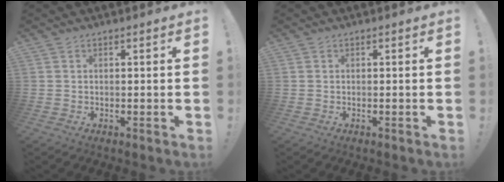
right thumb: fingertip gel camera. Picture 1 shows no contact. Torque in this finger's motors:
{"motor_torque": [-0.07, -0.14, -0.02, 0.09, 0.00]}